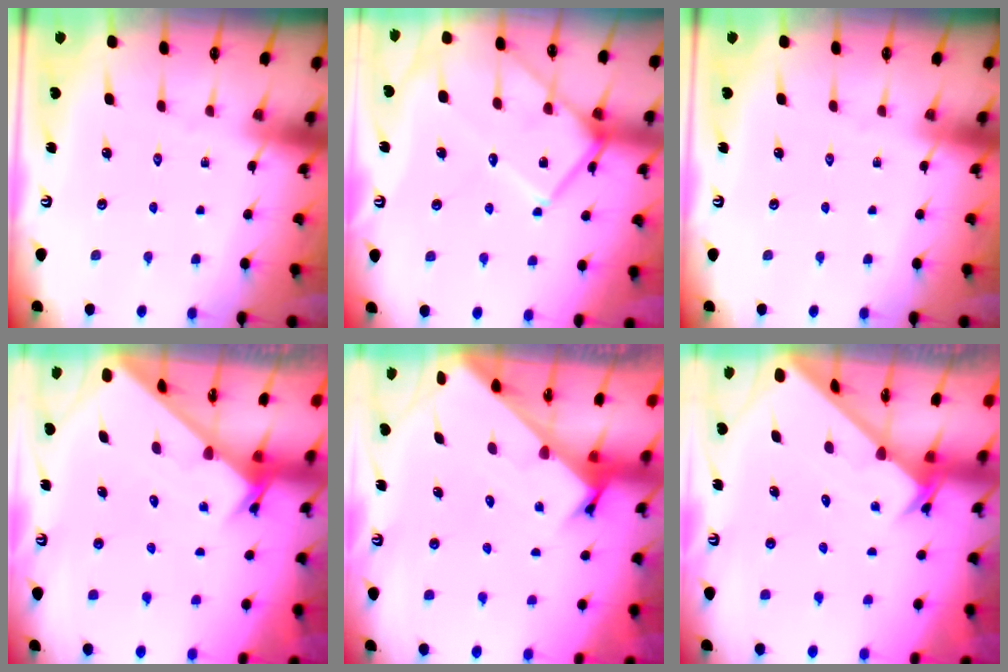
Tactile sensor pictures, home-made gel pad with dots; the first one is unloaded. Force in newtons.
{"total": 15.0, "press": 15.0, "slide": 1.2}
{"total": 0.0}
{"total": 2.4, "press": 2.4, "slide": 0.2}
{"total": 2.5, "press": 2.5, "slide": 0.2}
{"total": 2.2, "press": 2.2, "slide": 0.2}